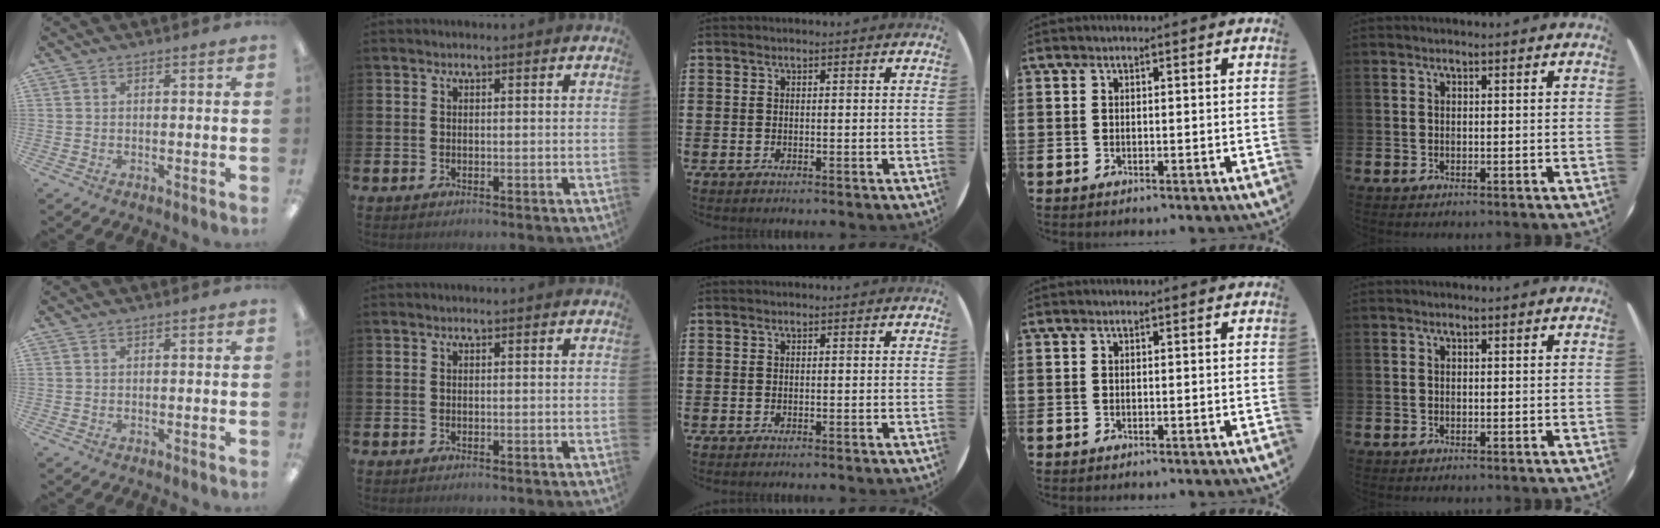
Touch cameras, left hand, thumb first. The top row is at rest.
{}